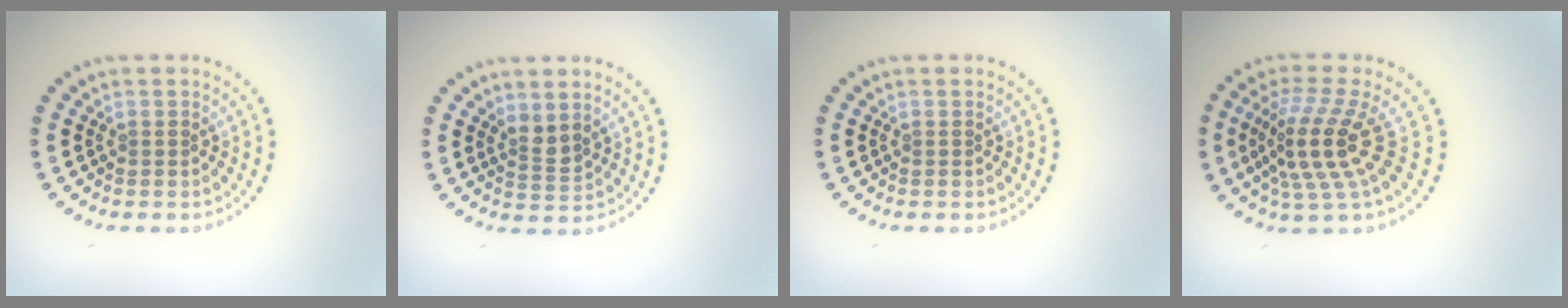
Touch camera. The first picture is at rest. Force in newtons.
{"total": 1.7, "press": 1.3, "slide": 1.2}
{"total": 0.0}
{"total": 4.8, "press": 3.8, "slide": 3.0}